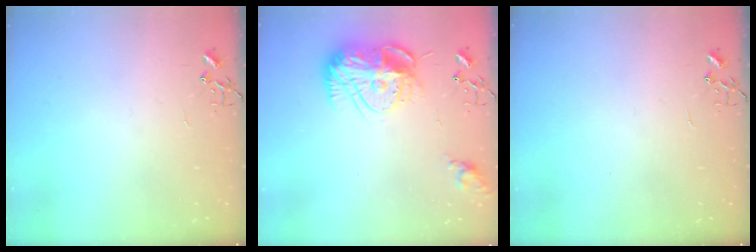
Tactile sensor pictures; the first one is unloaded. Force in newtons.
{"total": 15.7, "press": 15.7, "slide": 1.0}
{"total": 0.0}